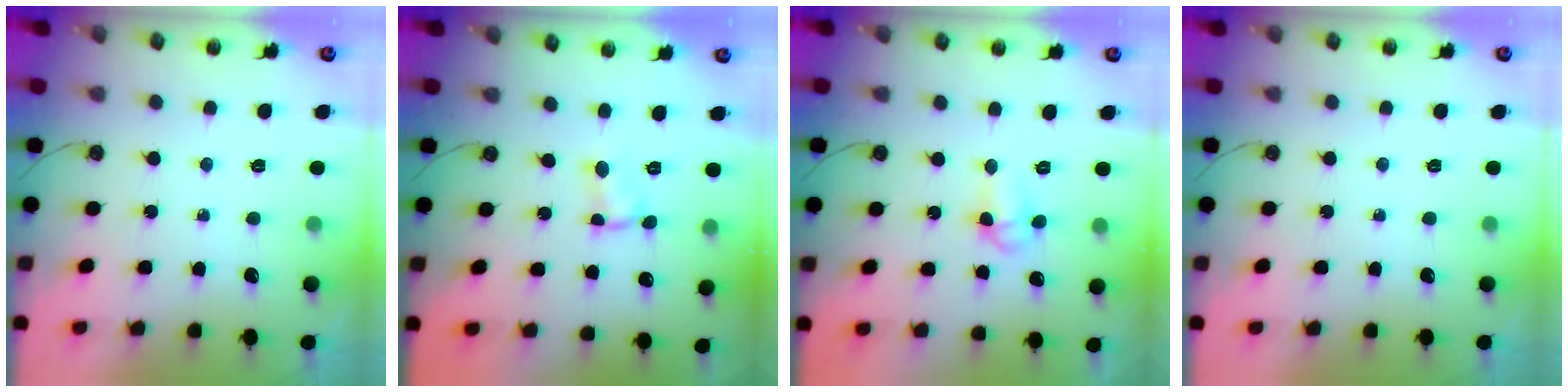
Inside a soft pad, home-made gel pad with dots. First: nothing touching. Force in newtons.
{"total": 1.8, "press": 1.8, "slide": 0.1}
{"total": 7.8, "press": 6.9, "slide": 3.6}
{"total": 0.0}